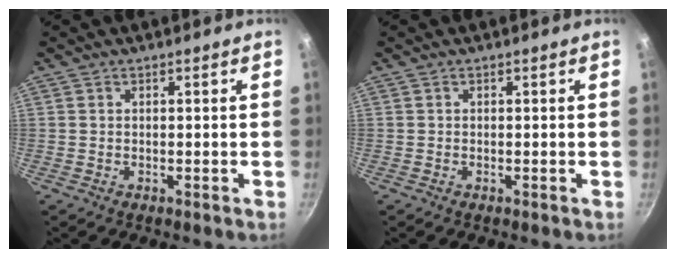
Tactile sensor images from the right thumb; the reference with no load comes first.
{"total": 0.0}